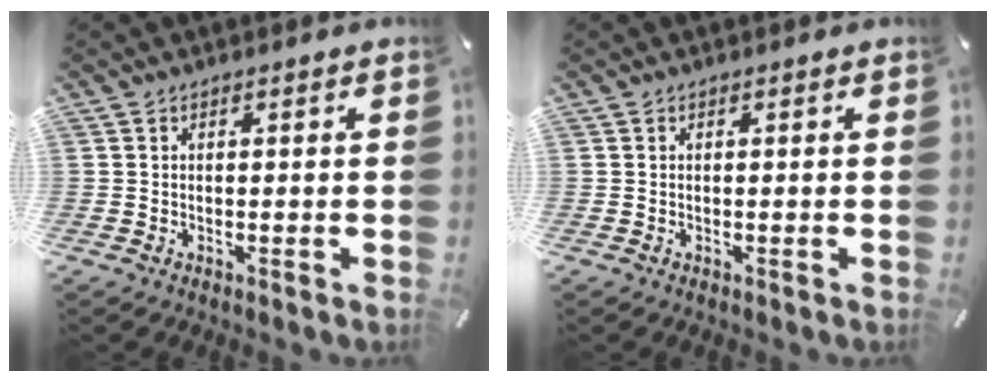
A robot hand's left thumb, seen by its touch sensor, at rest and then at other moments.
{"total": 0.0}